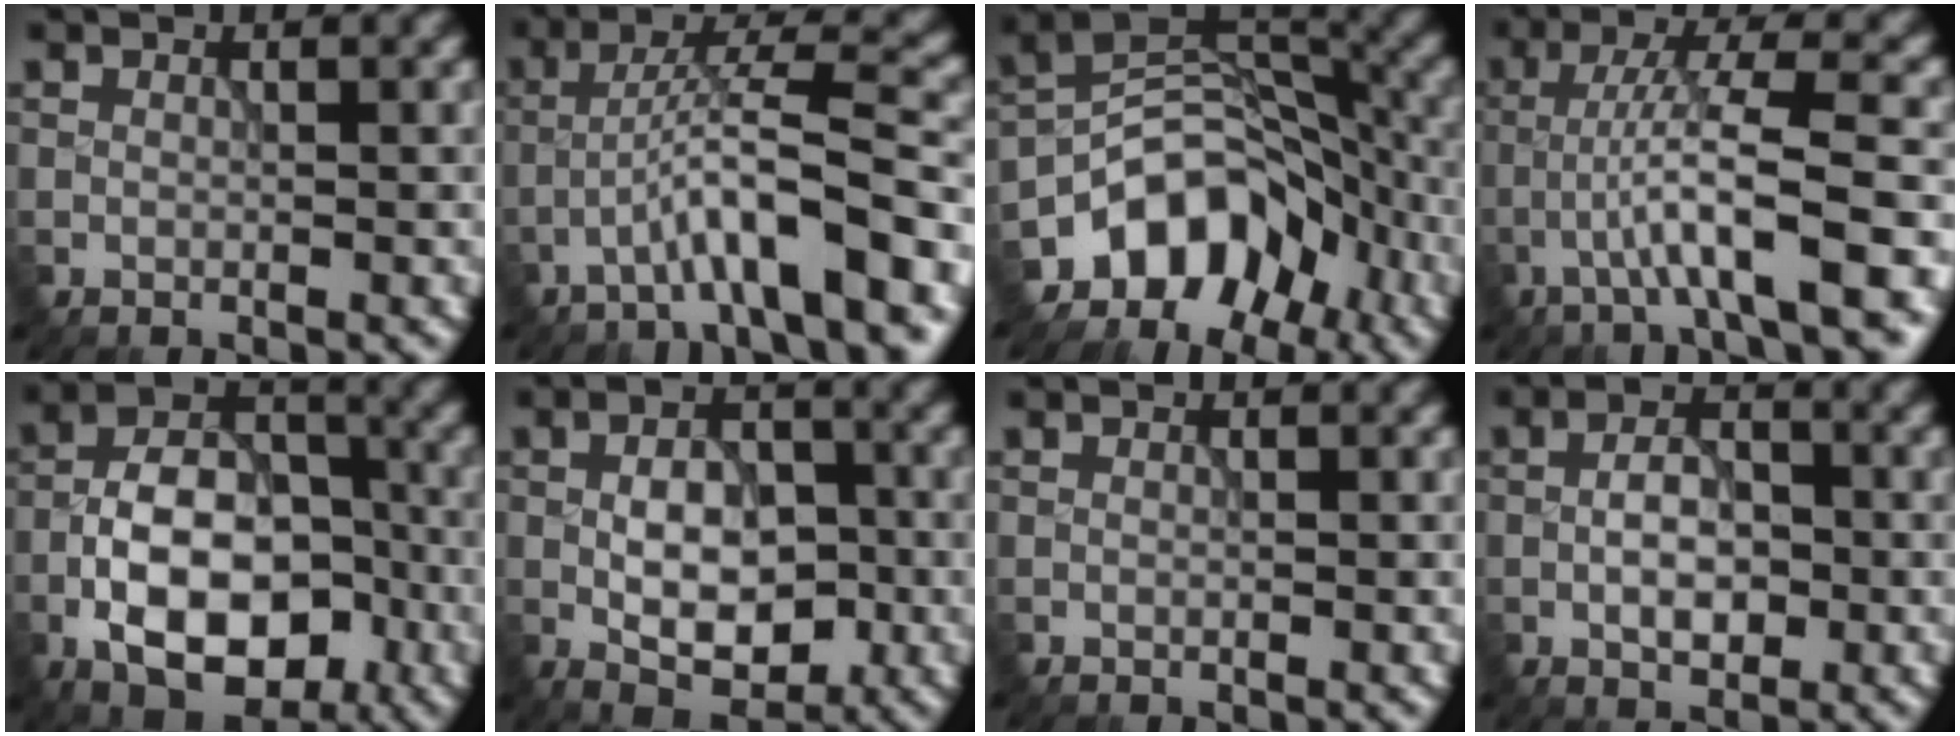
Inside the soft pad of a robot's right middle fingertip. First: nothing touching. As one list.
[{"total": 7.9, "force": [-3.8, 1.0, 6.8], "torque": [-0.108, 0.024, -0.066]}, {"total": 8.3, "force": [-5.4, 5.2, 3.6], "torque": [-0.028, 0.010, -0.105]}, {"total": 8.1, "force": [-3.2, 0.9, 7.3], "torque": [-0.123, 0.017, -0.056]}, {"total": 10.5, "force": [-4.0, 5.9, 7.7], "torque": [-0.128, 0.008, -0.076]}, {"total": 6.0, "force": [-1.2, 3.4, 4.8], "torque": [-0.072, 0.002, -0.023]}, {"total": 0.0}, {"total": 3.9, "force": [-0.9, 2.1, 3.2], "torque": [-0.055, 0.004, -0.019]}]